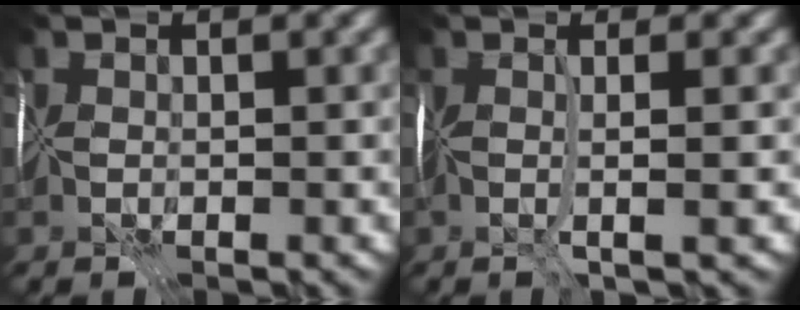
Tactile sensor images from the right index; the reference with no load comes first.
{"total": 2.9, "force": [0.0, 0.5, 2.9], "torque": [-0.045, 0.002, -0.005]}